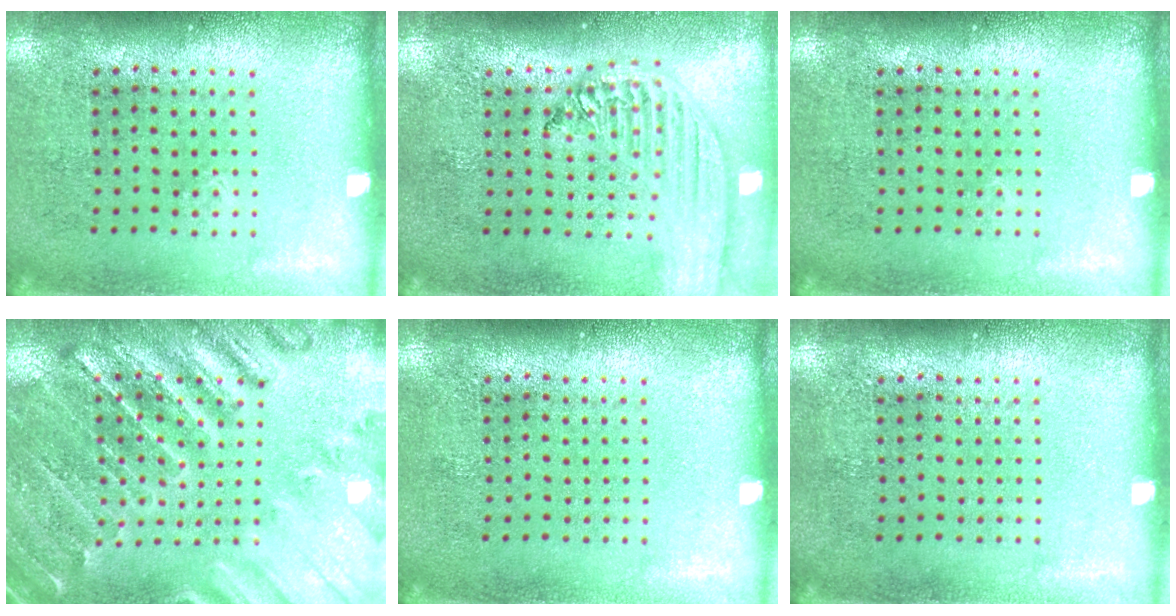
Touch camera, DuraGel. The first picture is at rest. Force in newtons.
{"total": 2.4, "press": 2.1, "slide": 1.2}
{"total": 0.0}
{"total": 1.8, "press": 1.8, "slide": 0.3}
{"total": 0.0}
{"total": 0.0}